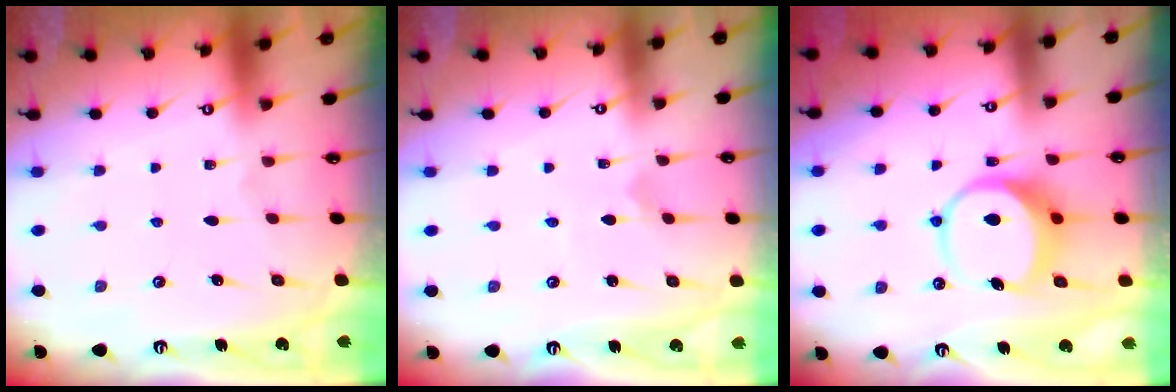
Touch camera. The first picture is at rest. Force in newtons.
{"total": 0.7, "press": 0.7, "slide": 0.1}
{"total": 7.8, "press": 7.7, "slide": 1.1}